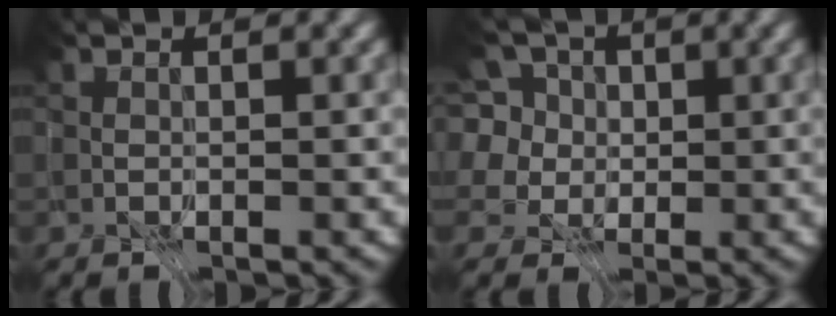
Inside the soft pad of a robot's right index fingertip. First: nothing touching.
{"total": 5.9, "force": [2.8, 4.4, 2.7], "torque": [-0.061, 0.017, 0.020]}